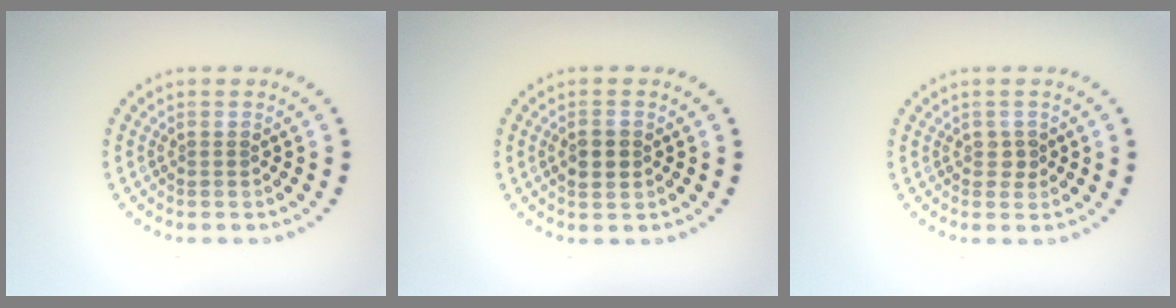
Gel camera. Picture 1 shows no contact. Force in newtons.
{"total": 1.8, "press": 1.8, "slide": 0.1}
{"total": 1.0, "press": 1.0, "slide": 0.4}